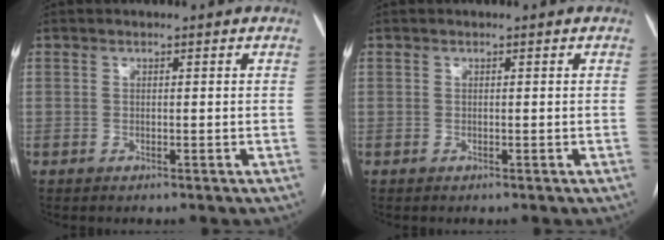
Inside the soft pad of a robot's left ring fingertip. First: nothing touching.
{"total": 0.0}